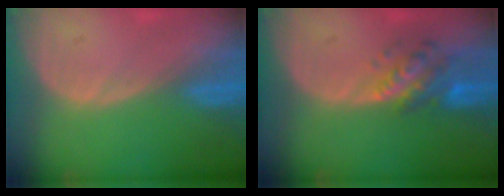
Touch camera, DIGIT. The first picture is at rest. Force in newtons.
{"total": 6.1, "press": 5.9, "slide": 1.7}